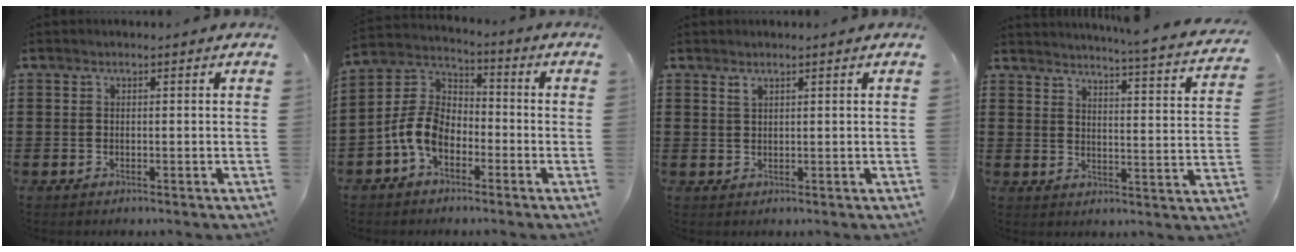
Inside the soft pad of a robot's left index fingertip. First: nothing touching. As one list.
[{"total": 7.9, "force": [-3.6, 5.1, 4.9], "torque": [-0.144, -0.003, -0.081]}, {"total": 1.0, "force": [0.7, 0.3, 0.7], "torque": [-0.017, 0.001, 0.013]}, {"total": 4.2, "force": [3.9, -0.8, 1.2], "torque": [-0.028, -0.043, 0.056]}]